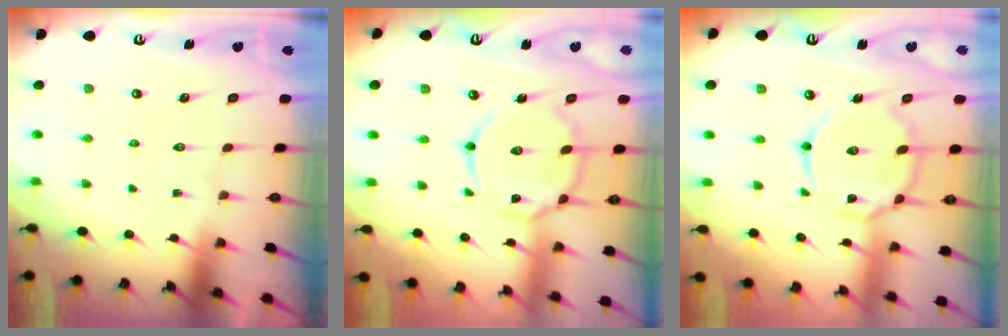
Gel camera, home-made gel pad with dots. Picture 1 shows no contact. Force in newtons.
{"total": 13.2, "press": 13.2, "slide": 1.2}
{"total": 13.2, "press": 13.2, "slide": 1.2}